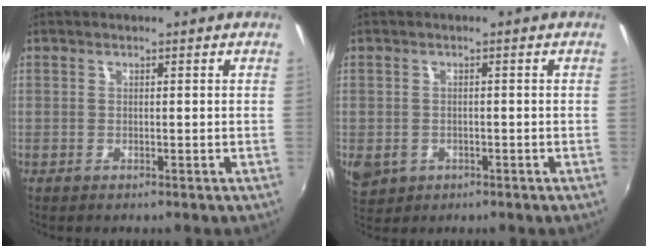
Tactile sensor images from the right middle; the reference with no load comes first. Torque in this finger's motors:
{"motor_torque": [0.77, -0.85, 0.10, 0.11]}